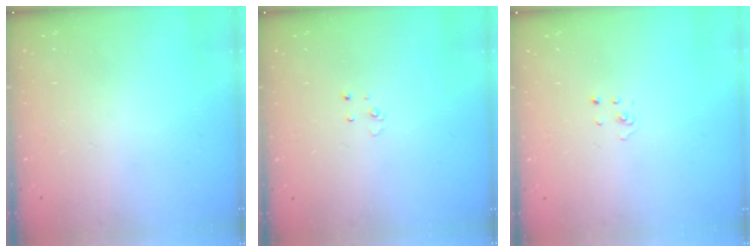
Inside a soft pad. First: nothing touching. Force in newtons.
{"total": 2.5, "press": 2.5, "slide": 0.2}
{"total": 1.5, "press": 1.5, "slide": 0.1}